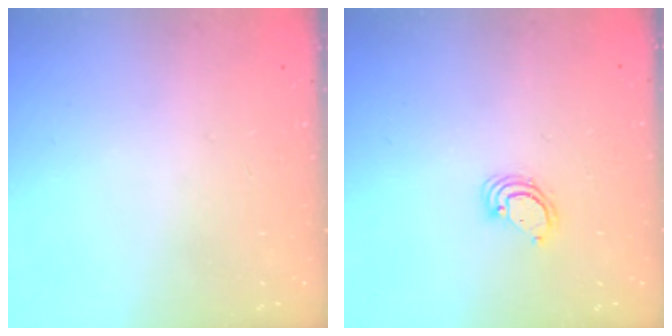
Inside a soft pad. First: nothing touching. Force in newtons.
{"total": 3.8, "press": 3.8, "slide": 0.2}